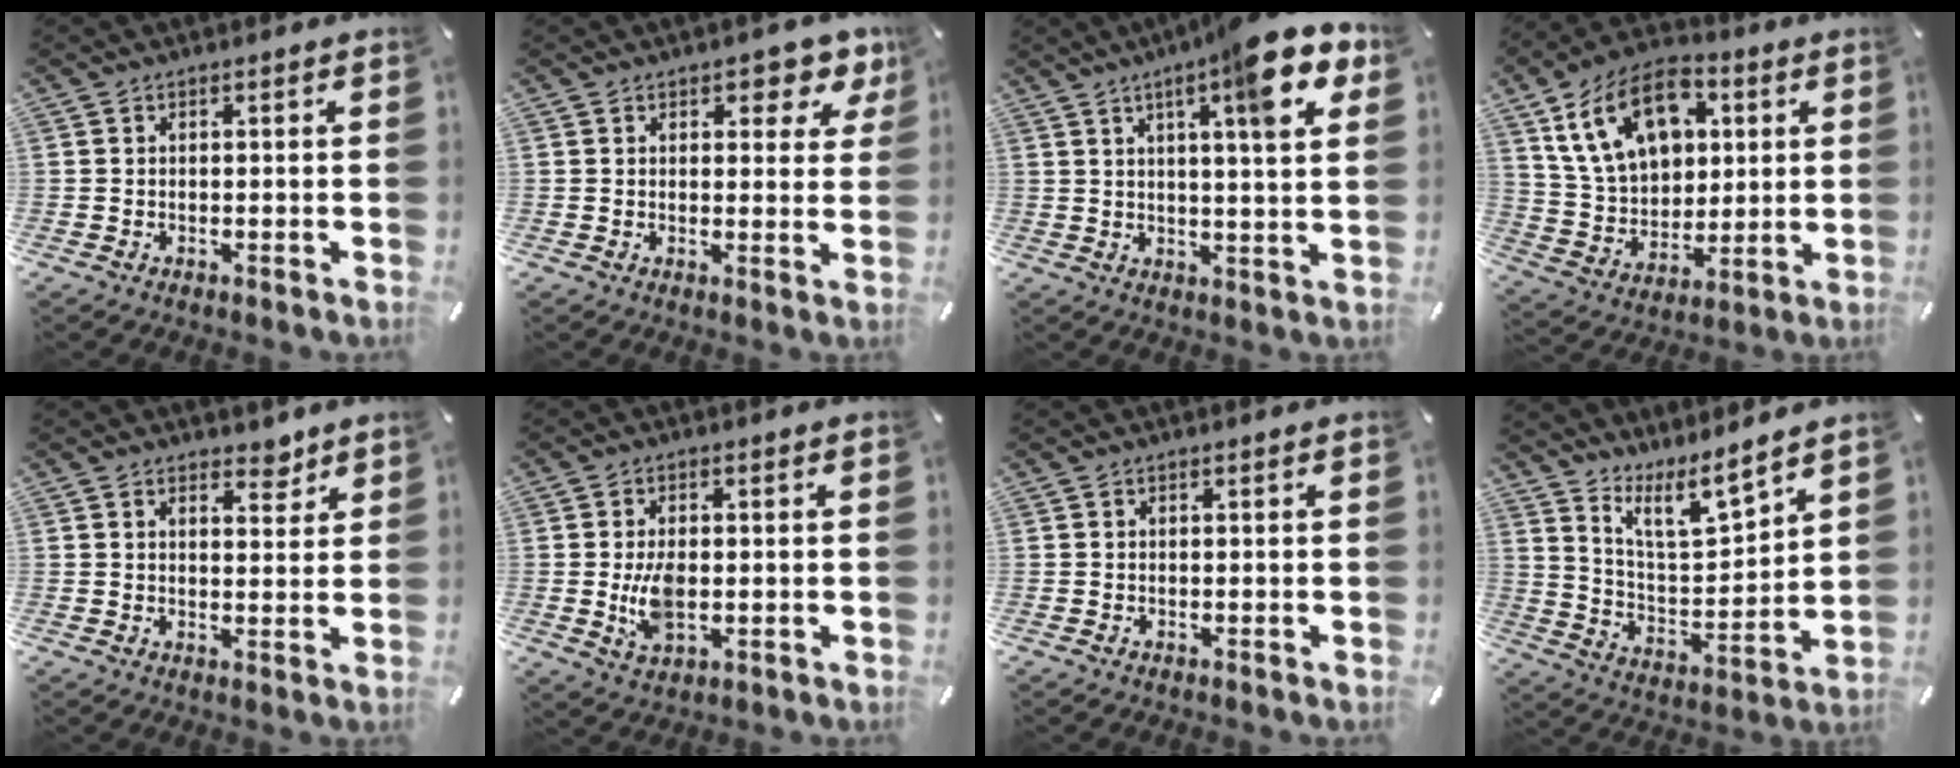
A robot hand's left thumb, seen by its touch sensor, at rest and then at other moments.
{"total": 6.0, "force": [3.8, 3.3, 3.2], "torque": [-0.025, -0.022, 0.060]}
{"total": 13.5, "force": [7.5, 1.6, 11.1], "torque": [-0.169, -0.035, 0.111]}
{"total": 17.7, "force": [7.1, 12.5, 10.3], "torque": [-0.193, -0.011, 0.135]}
{"total": 4.6, "force": [3.6, 2.3, 1.6], "torque": [-0.009, -0.023, 0.059]}
{"total": 7.0, "force": [-0.2, 4.0, 5.7], "torque": [-0.130, -0.007, -0.009]}
{"total": 0.0}
{"total": 10.8, "force": [8.9, 3.1, 5.2], "torque": [-0.098, -0.060, 0.160]}